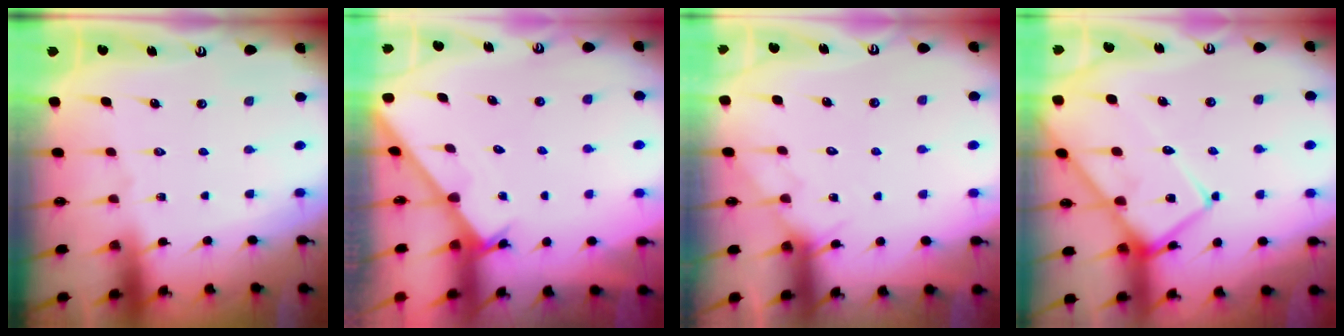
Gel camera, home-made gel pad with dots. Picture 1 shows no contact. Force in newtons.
{"total": 2.6, "press": 2.6, "slide": 0.2}
{"total": 6.1, "press": 6.1, "slide": 0.5}
{"total": 15.2, "press": 15.1, "slide": 1.5}